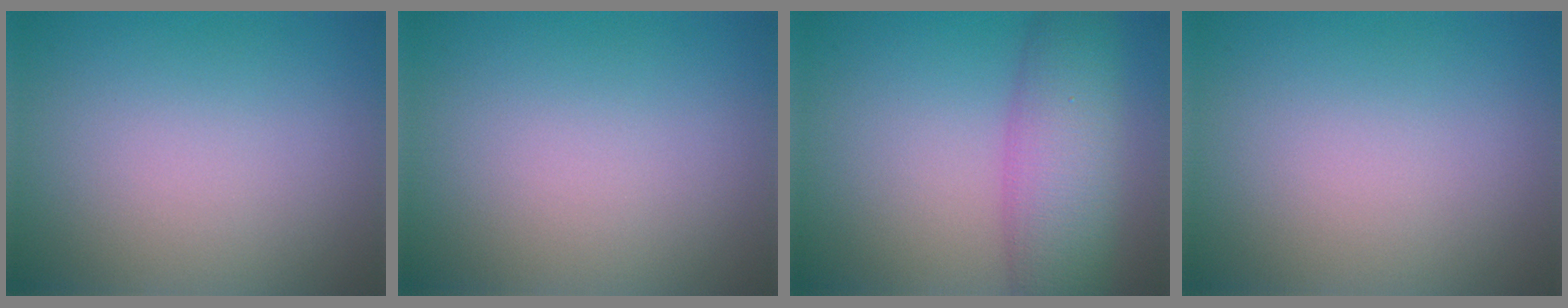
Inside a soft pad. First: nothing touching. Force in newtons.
{"total": 0.0}
{"total": 7.4, "press": 7.4, "slide": 0.2}
{"total": 0.0}